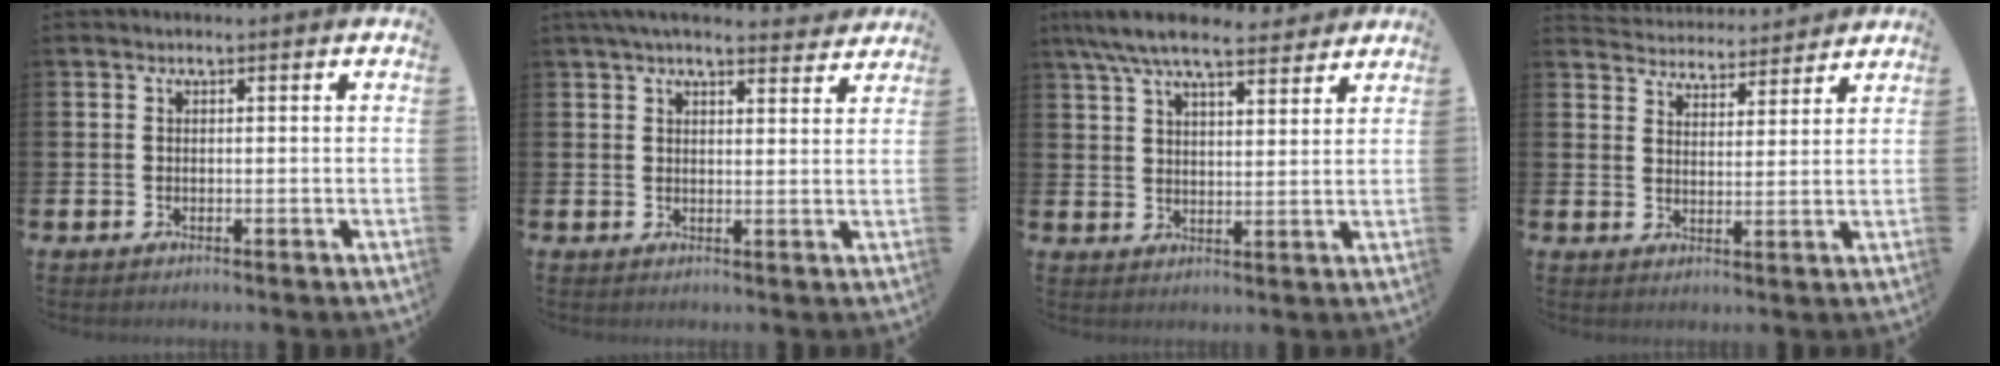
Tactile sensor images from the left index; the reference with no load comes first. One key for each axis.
{"total": 3.7, "fx": 3.3, "fy": 0.5, "fz": 1.5, "tx": -0.031, "ty": -0.010, "tz": 0.060}
{"total": 8.4, "fx": 7.4, "fy": 1.9, "fz": 3.4, "tx": -0.080, "ty": -0.025, "tz": 0.135}
{"total": 4.4, "fx": 4.3, "fy": 0.6, "fz": -0.4, "tx": -0.002, "ty": -0.035, "tz": 0.075}